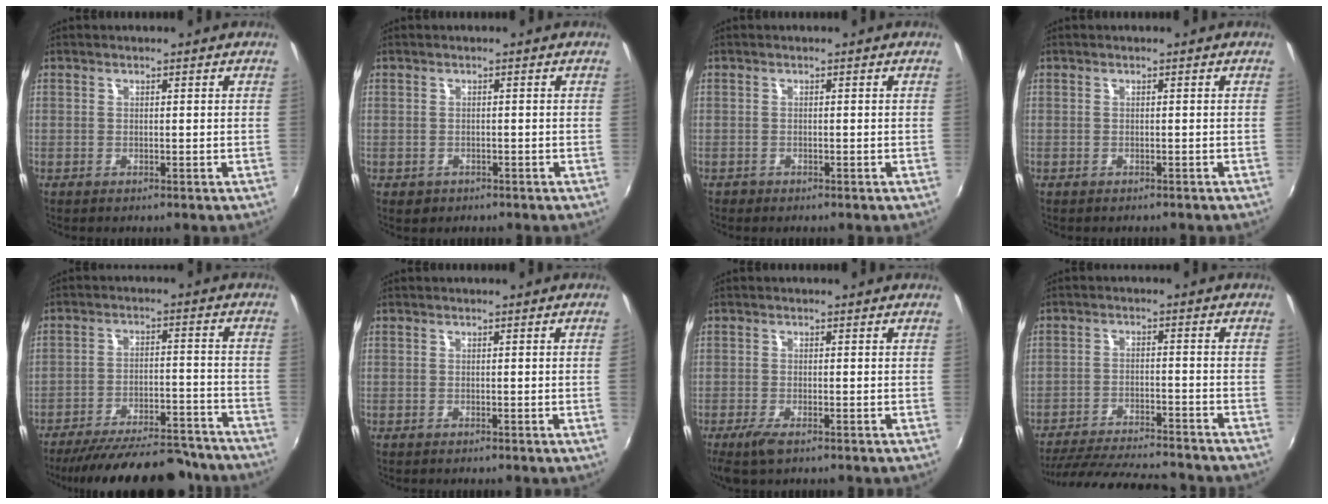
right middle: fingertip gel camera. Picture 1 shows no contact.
{"total": 0.7, "force": [-0.4, 0.6, 0.1], "torque": [-0.004, -0.002, -0.005]}
{"total": 0.9, "force": [-0.7, 0.6, 0.0], "torque": [-0.005, -0.002, -0.013]}
{"total": 0.7, "force": [-0.6, 0.3, 0.2], "torque": [-0.006, -0.001, -0.009]}
{"total": 22.9, "force": [-20.5, 5.6, 8.7], "torque": [-0.163, 0.002, -0.272]}
{"total": 1.0, "force": [0.0, -0.6, 0.8], "torque": [-0.004, -0.008, 0.000]}
{"total": 3.5, "force": [-2.3, 0.9, 2.5], "torque": [-0.060, -0.012, -0.044]}
{"total": 18.6, "force": [-16.7, 3.1, 7.6], "torque": [-0.155, -0.018, -0.247]}